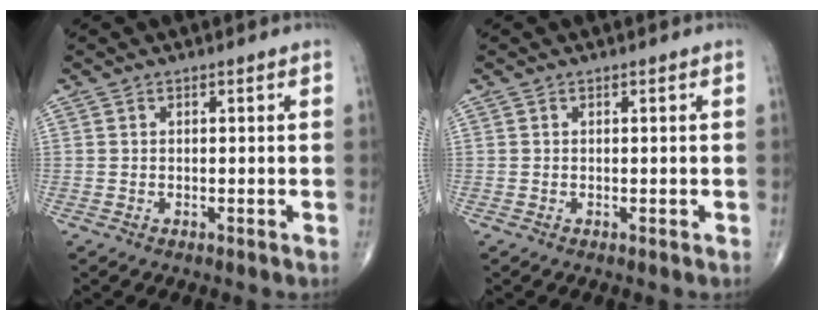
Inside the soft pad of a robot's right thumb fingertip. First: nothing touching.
{"total": 0.0}